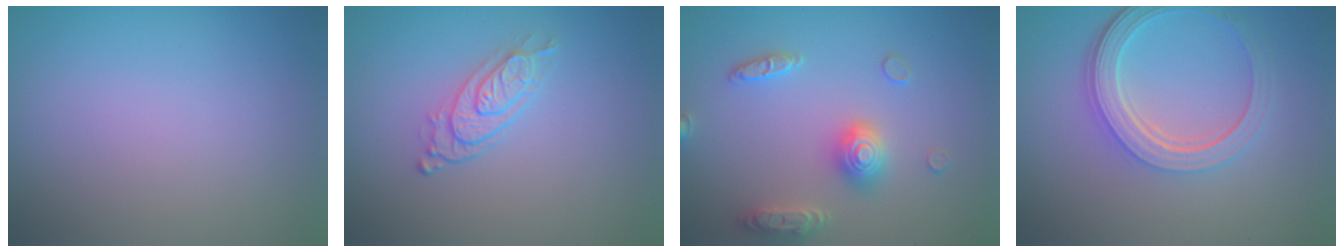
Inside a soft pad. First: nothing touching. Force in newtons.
{"total": 2.5, "press": 2.0, "slide": 1.5}
{"total": 3.7, "press": 3.7, "slide": 0.7}
{"total": 5.0, "press": 3.8, "slide": 3.3}